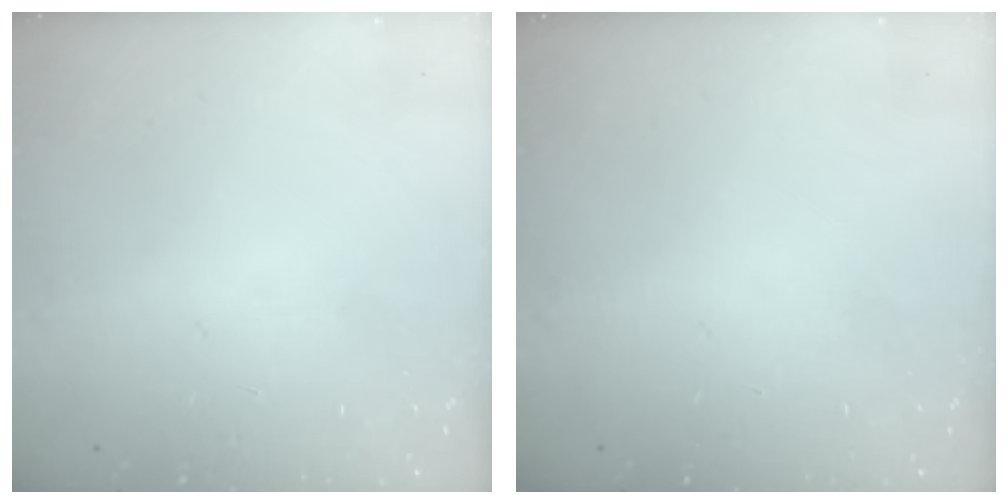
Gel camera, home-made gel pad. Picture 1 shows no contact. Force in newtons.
{"total": 0.0}